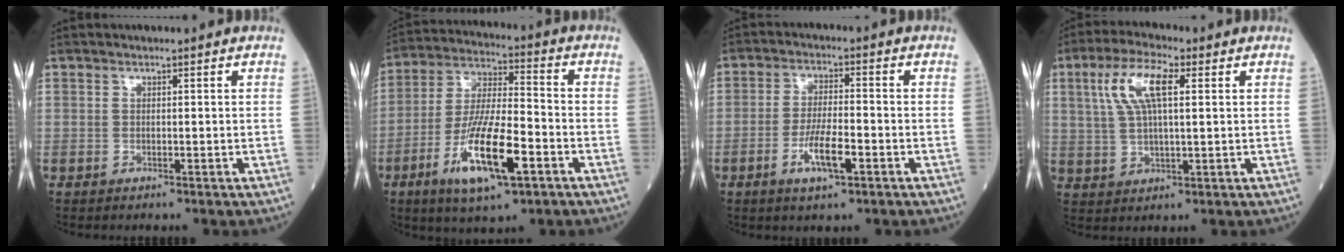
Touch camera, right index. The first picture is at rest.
{"total": 14.5, "force": [-6.0, 3.0, 12.9], "torque": [-0.251, -0.015, -0.105]}
{"total": 6.2, "force": [-2.6, 1.3, 5.5], "torque": [-0.106, -0.004, -0.047]}
{"total": 8.7, "force": [2.9, 2.4, 7.9], "torque": [-0.168, 0.017, 0.058]}